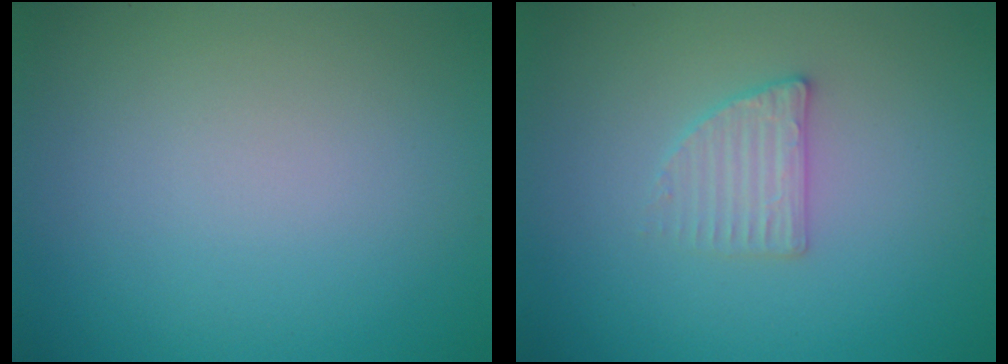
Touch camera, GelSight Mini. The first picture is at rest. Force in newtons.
{"total": 2.1, "press": 2.1, "slide": 0.4}